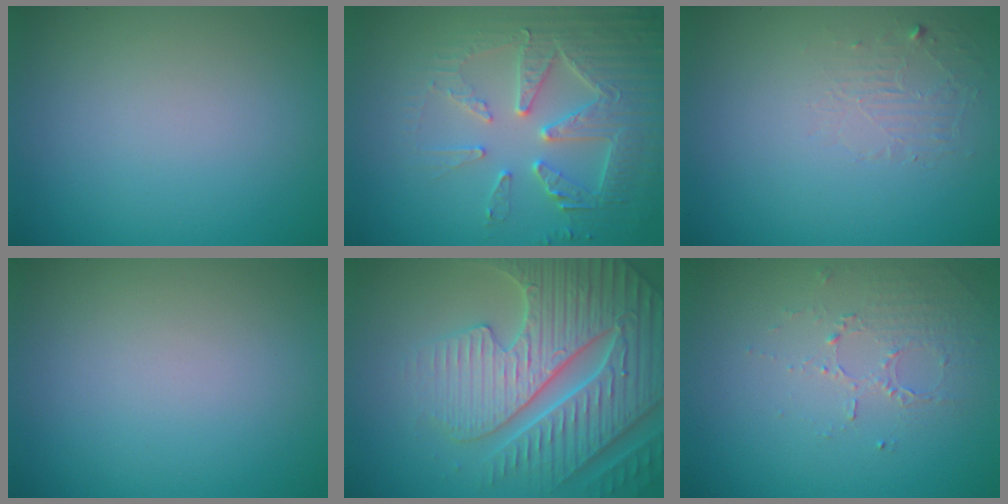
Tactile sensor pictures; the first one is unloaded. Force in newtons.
{"total": 5.4, "press": 5.0, "slide": 2.1}
{"total": 1.4, "press": 0.1, "slide": 1.4}
{"total": 0.0}
{"total": 7.6, "press": 7.4, "slide": 1.7}
{"total": 1.6, "press": 1.0, "slide": 1.3}